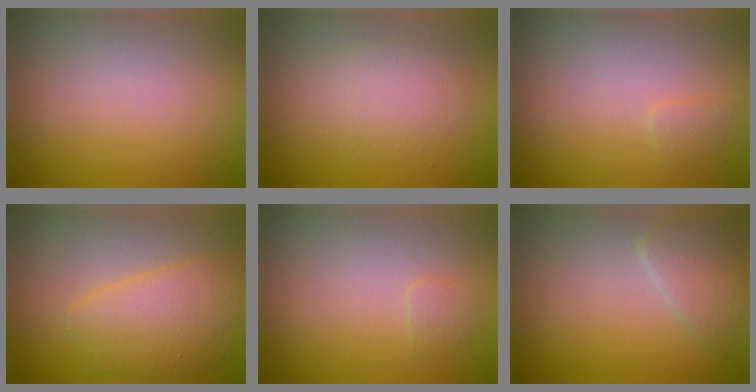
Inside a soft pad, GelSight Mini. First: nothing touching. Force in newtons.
{"total": 2.9, "press": 2.9, "slide": 0.1}
{"total": 0.7, "press": 0.7, "slide": 0.1}
{"total": 5.0, "press": 5.0, "slide": 0.2}
{"total": 0.8, "press": 0.8, "slide": 0.1}
{"total": 2.5, "press": 2.5, "slide": 0.0}